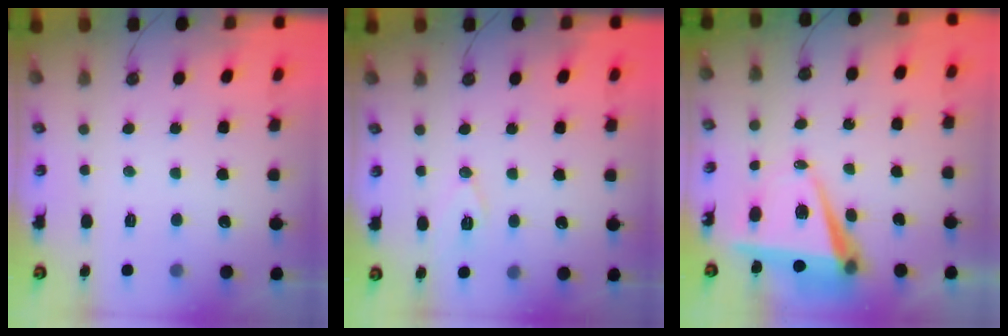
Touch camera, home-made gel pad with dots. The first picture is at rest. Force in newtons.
{"total": 7.8, "press": 6.8, "slide": 3.9}
{"total": 7.5, "press": 6.1, "slide": 4.3}